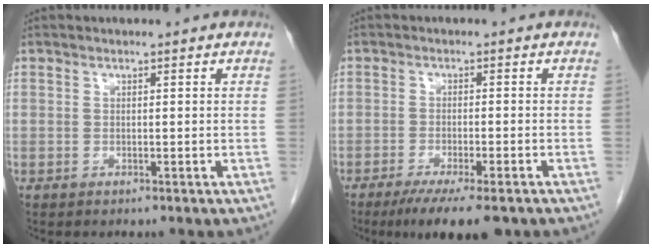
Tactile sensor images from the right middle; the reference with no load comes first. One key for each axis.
{"total": 9.5, "fx": -7.0, "fy": 1.6, "fz": 6.2, "tx": -0.084, "ty": -0.016, "tz": -0.103}